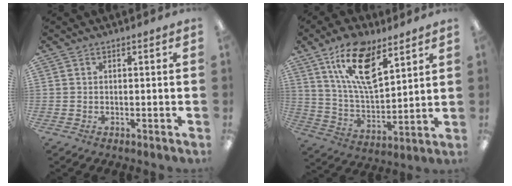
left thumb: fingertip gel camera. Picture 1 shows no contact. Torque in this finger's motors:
{"motor_torque": [0.22, 0.25, 1.22, -1.32, 0.17]}